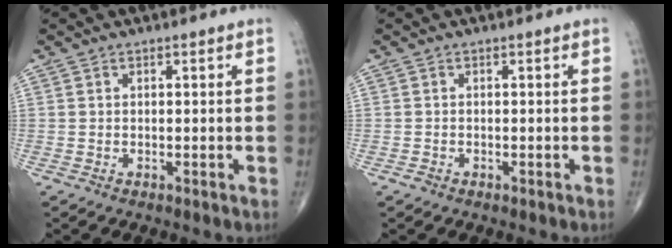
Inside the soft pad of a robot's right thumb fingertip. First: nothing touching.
{"total": 0.7, "force": [-0.4, 0.5, 0.2], "torque": [-0.006, 0.002, -0.009]}